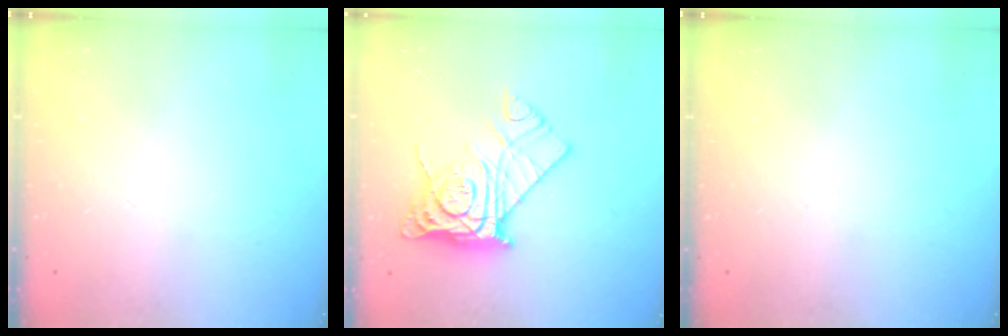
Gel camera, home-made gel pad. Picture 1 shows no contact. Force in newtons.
{"total": 13.4, "press": 13.3, "slide": 1.4}
{"total": 0.0}